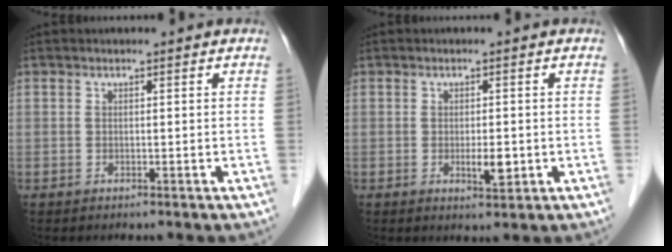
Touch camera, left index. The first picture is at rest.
{"total": 2.6, "force": [-0.5, 0.9, 2.4], "torque": [-0.042, -0.004, -0.004]}